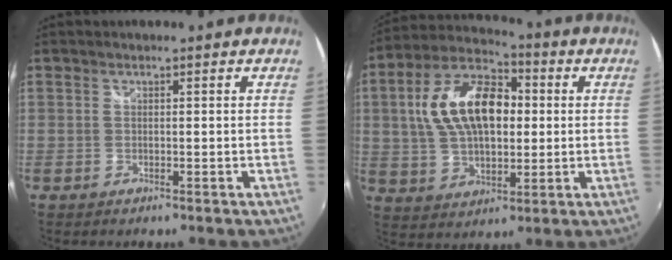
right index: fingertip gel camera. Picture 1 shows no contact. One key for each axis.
{"total": 16.9, "fx": 2.3, "fy": 9.4, "fz": 13.9, "tx": -0.270, "ty": 0.026, "tz": 0.039}